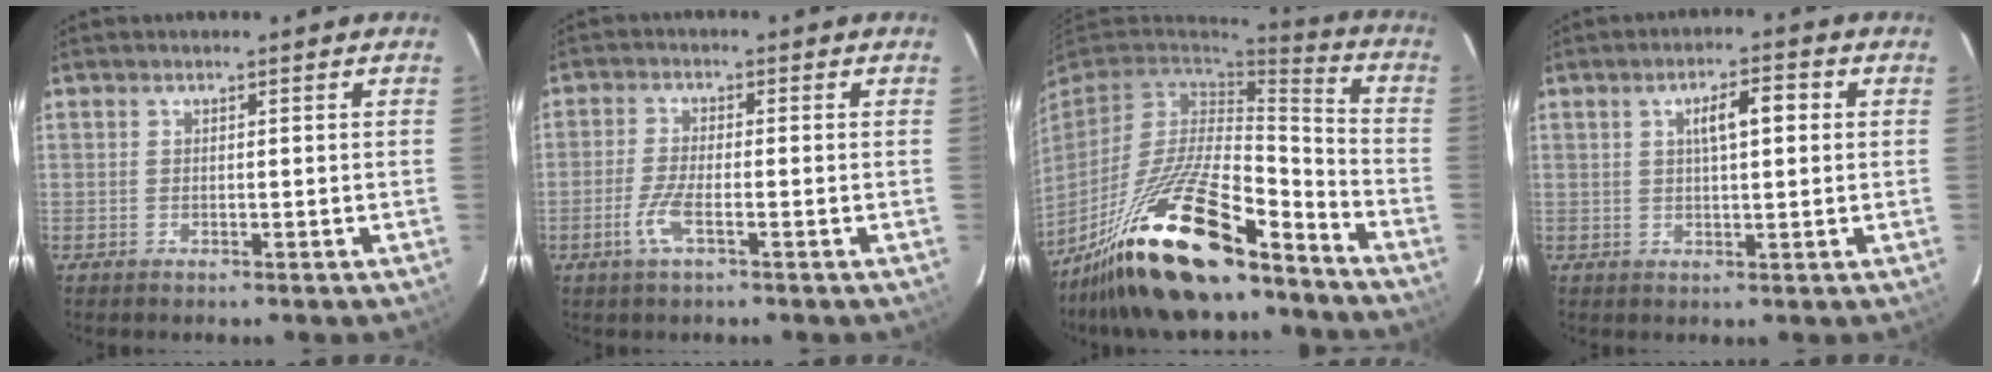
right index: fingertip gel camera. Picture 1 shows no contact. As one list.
[{"total": 4.1, "force": [-1.9, 0.7, 3.5], "torque": [-0.079, -0.003, -0.039]}, {"total": 22.7, "force": [-16.3, 4.9, 15.1], "torque": [-0.282, -0.023, -0.289]}, {"total": 5.0, "force": [1.2, 1.1, 4.7], "torque": [-0.081, 0.014, 0.021]}]